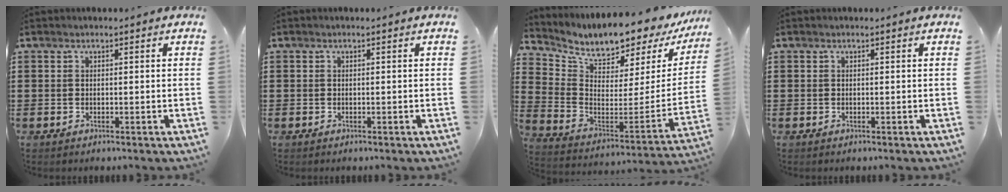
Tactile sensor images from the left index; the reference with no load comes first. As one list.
[{"total": 0.0}, {"total": 7.0, "force": [6.6, 1.3, 2.2], "torque": [-0.067, -0.072, 0.107]}, {"total": 0.0}]